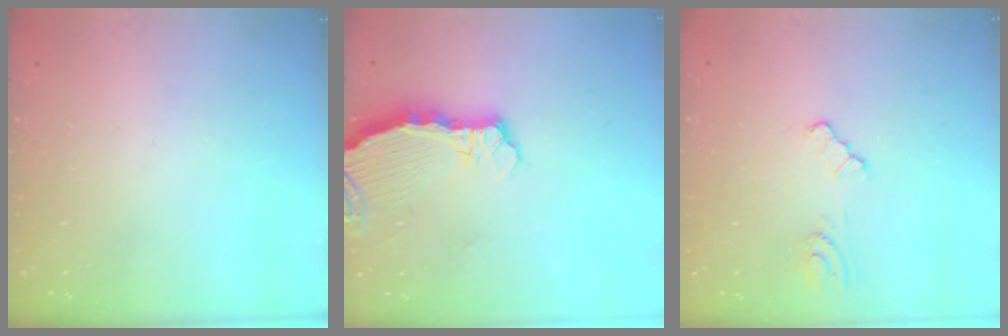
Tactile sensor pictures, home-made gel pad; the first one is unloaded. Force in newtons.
{"total": 4.1, "press": 4.1, "slide": 0.5}
{"total": 4.7, "press": 4.7, "slide": 0.4}